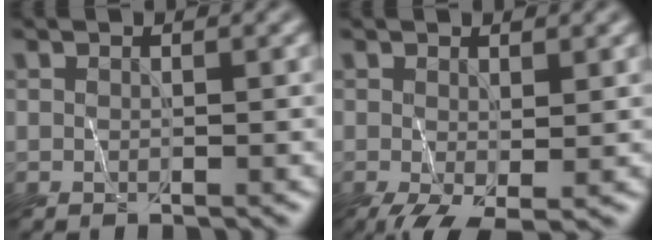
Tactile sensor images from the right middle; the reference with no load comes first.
{"total": 3.9, "force": [-1.7, 1.8, 3.1], "torque": [-0.076, -0.014, -0.027]}